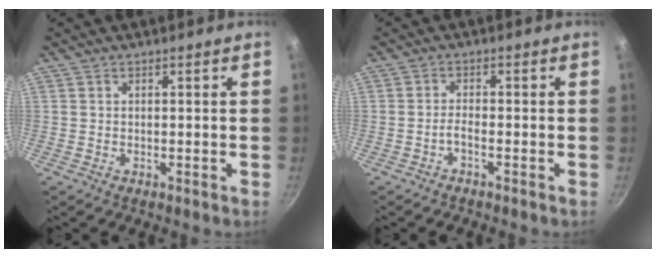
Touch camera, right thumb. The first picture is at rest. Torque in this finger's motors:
{"motor_torque": [-0.16, 0.14, 0.40, -0.33, 0.00]}